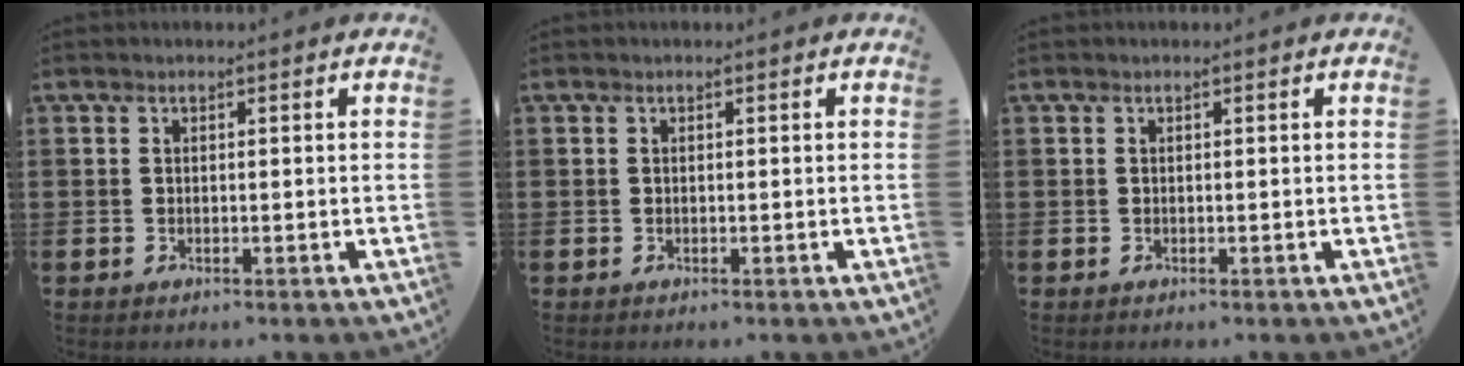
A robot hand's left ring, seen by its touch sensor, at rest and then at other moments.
{"total": 0.0}
{"total": 0.0}